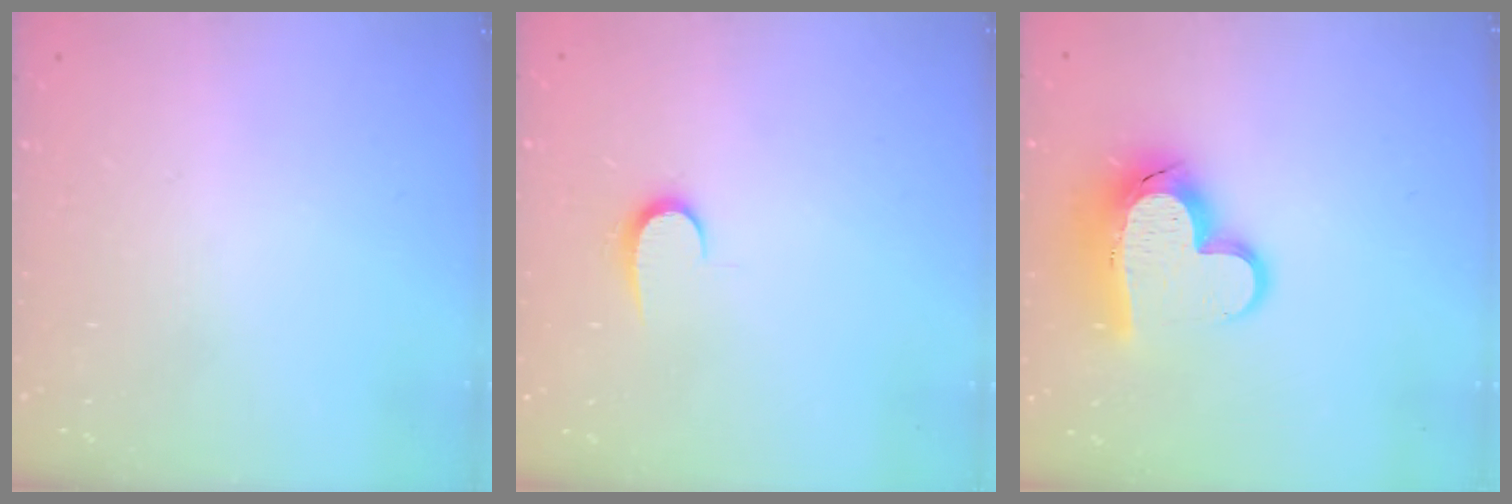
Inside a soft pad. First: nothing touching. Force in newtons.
{"total": 6.8, "press": 6.7, "slide": 0.6}
{"total": 14.9, "press": 14.9, "slide": 0.9}